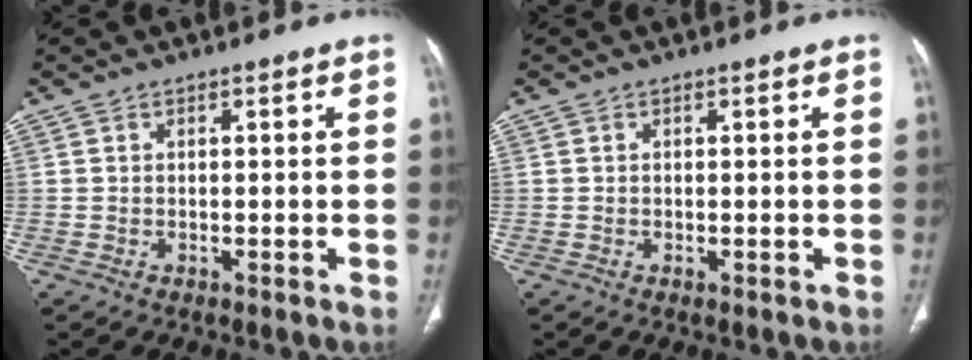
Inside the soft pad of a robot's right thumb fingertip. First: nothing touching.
{"total": 0.0}